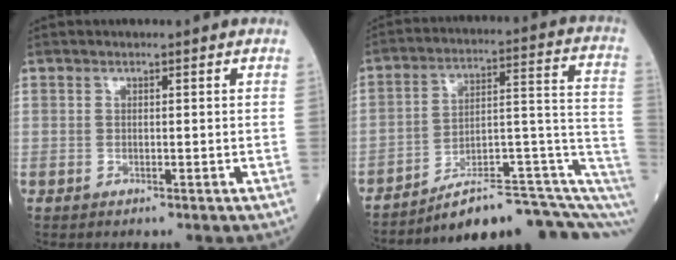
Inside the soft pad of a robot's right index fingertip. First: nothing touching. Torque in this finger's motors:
{"motor_torque": [0.55, -1.59, 0.19, 0.09]}